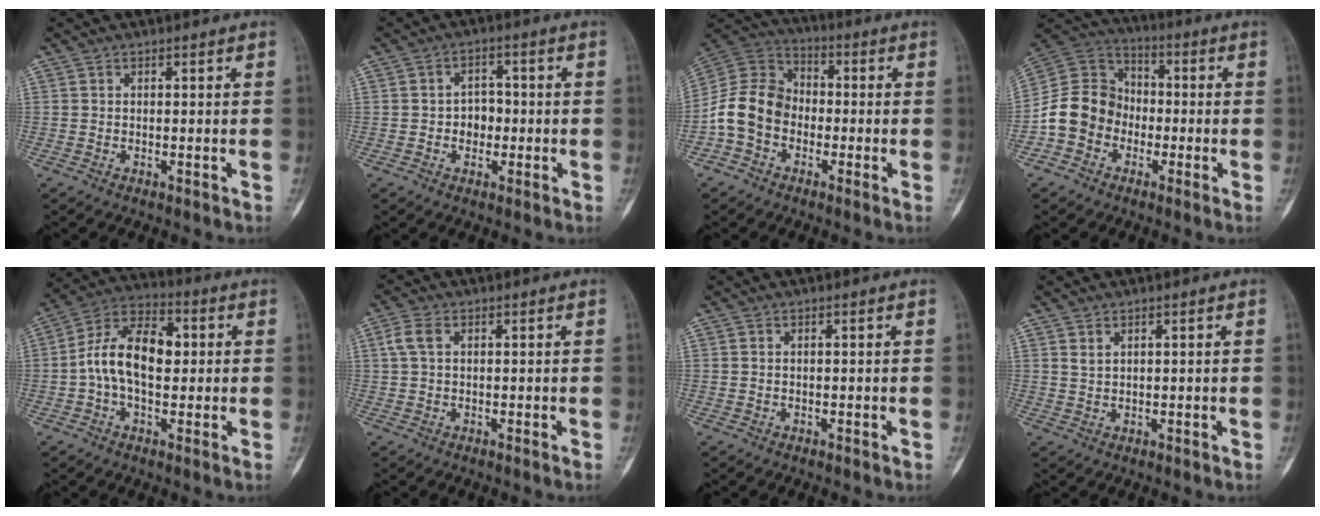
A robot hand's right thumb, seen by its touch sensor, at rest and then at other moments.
{"total": 4.4, "force": [-0.7, 3.7, 2.3], "torque": [-0.013, 0.015, -0.016]}
{"total": 11.6, "force": [-3.3, 9.1, 6.3], "torque": [-0.114, 0.043, -0.077]}
{"total": 11.8, "force": [-3.8, 10.0, 4.8], "torque": [-0.069, 0.052, -0.082]}
{"total": 13.4, "force": [0.6, 8.0, 10.7], "torque": [-0.177, 0.034, 0.000]}
{"total": 3.2, "force": [0.7, 1.9, 2.4], "torque": [-0.060, 0.008, 0.012]}
{"total": 0.0}
{"total": 1.5, "force": [0.9, 1.0, 0.8], "torque": [-0.010, -0.004, 0.021]}